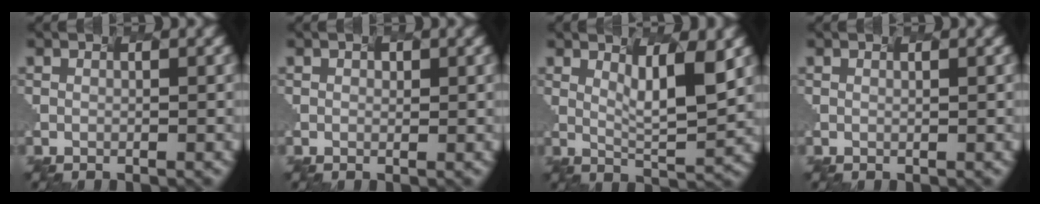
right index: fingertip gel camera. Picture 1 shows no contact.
{"total": 1.3, "force": [-0.3, -0.9, -0.9], "torque": [-0.005, -0.007, 0.023]}
{"total": 2.6, "force": [1.2, -0.3, 2.3], "torque": [-0.074, -0.021, 0.051]}
{"total": 0.0}